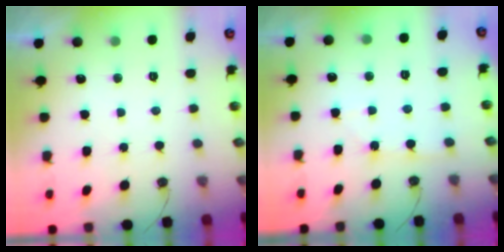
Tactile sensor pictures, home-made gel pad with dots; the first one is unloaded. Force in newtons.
{"total": 4.0, "press": 4.0, "slide": 0.5}